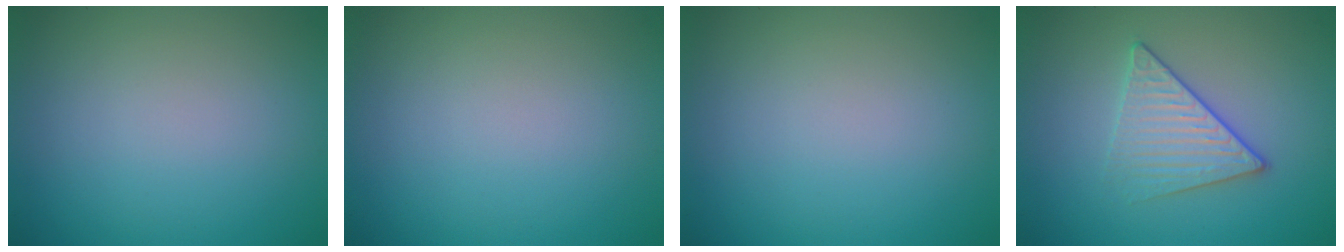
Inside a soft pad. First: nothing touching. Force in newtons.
{"total": 0.0}
{"total": 0.0}
{"total": 3.3, "press": 3.0, "slide": 1.3}